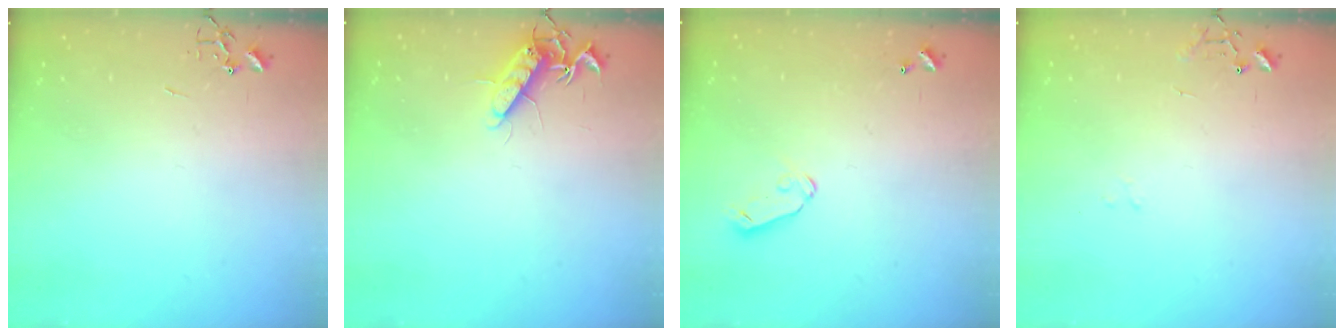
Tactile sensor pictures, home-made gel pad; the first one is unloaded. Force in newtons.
{"total": 11.1, "press": 11.1, "slide": 0.3}
{"total": 5.8, "press": 5.8, "slide": 0.5}
{"total": 8.0, "press": 8.0, "slide": 0.9}